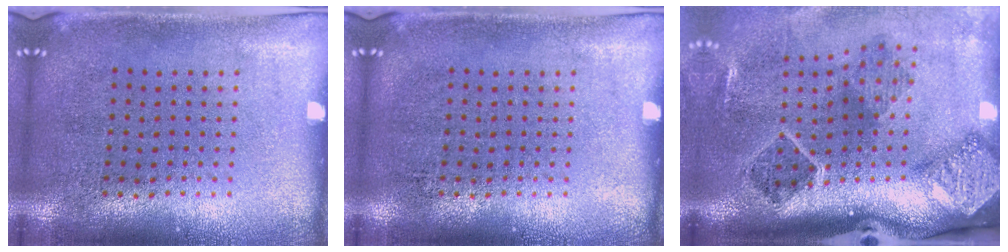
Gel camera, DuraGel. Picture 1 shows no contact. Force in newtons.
{"total": 0.0}
{"total": 3.0, "press": 1.9, "slide": 2.3}